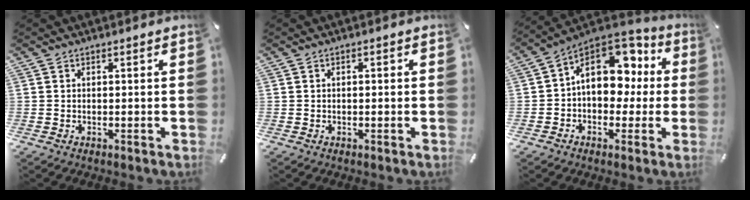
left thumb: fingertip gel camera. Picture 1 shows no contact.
{"total": 0.6, "force": [-0.2, 0.4, 0.4], "torque": [-0.010, 0.000, -0.005]}
{"total": 15.5, "force": [3.7, 11.3, 9.9], "torque": [-0.137, -0.021, 0.066]}